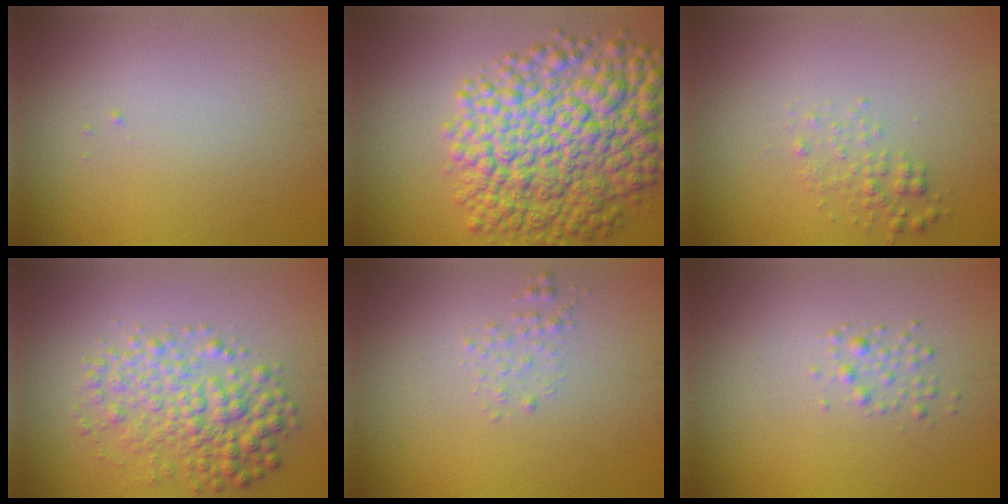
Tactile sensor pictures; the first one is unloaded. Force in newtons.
{"total": 11.2, "press": 11.2, "slide": 0.3}
{"total": 1.5, "press": 1.5, "slide": 0.0}
{"total": 4.8, "press": 4.8, "slide": 0.0}
{"total": 1.0, "press": 1.0, "slide": 0.0}
{"total": 1.2, "press": 1.2, "slide": 0.0}